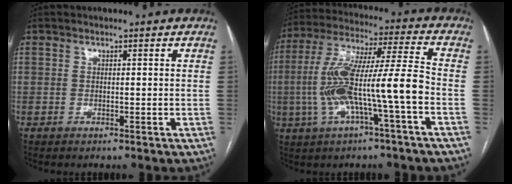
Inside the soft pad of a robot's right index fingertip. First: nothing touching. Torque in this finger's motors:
{"motor_torque": [1.64, -0.50, 0.96, 0.21]}